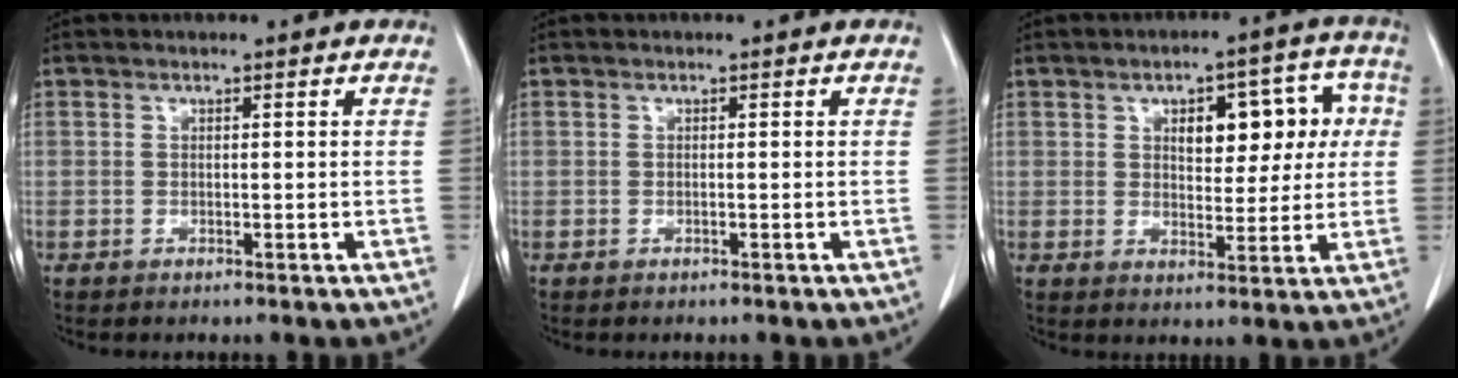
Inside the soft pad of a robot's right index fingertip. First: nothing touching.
{"total": 0.0}
{"total": 9.6, "force": [2.3, 4.7, 8.1], "torque": [-0.094, 0.032, 0.035]}